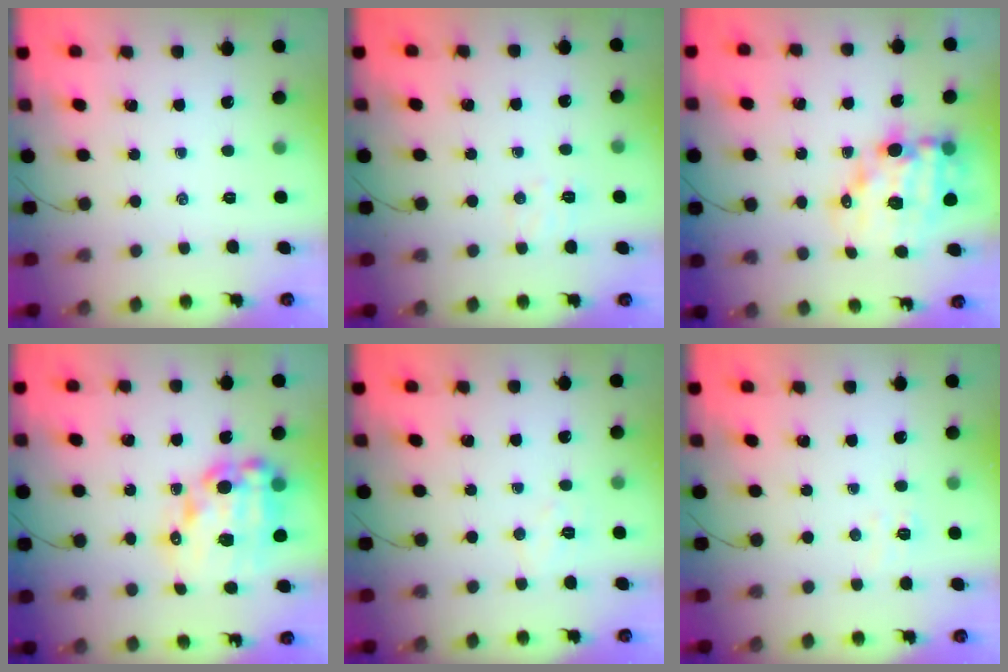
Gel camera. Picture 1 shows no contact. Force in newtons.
{"total": 5.2, "press": 5.0, "slide": 1.2}
{"total": 13.2, "press": 12.8, "slide": 3.4}
{"total": 17.1, "press": 16.7, "slide": 3.8}
{"total": 4.5, "press": 4.4, "slide": 0.8}
{"total": 3.7, "press": 3.7, "slide": 0.8}